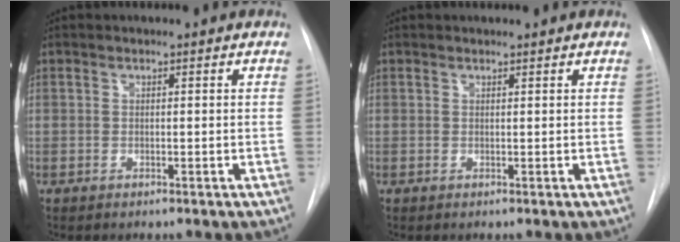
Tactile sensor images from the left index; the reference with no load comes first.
{"total": 1.3, "force": [1.2, 0.2, 0.1], "torque": [-0.007, 0.010, 0.019]}